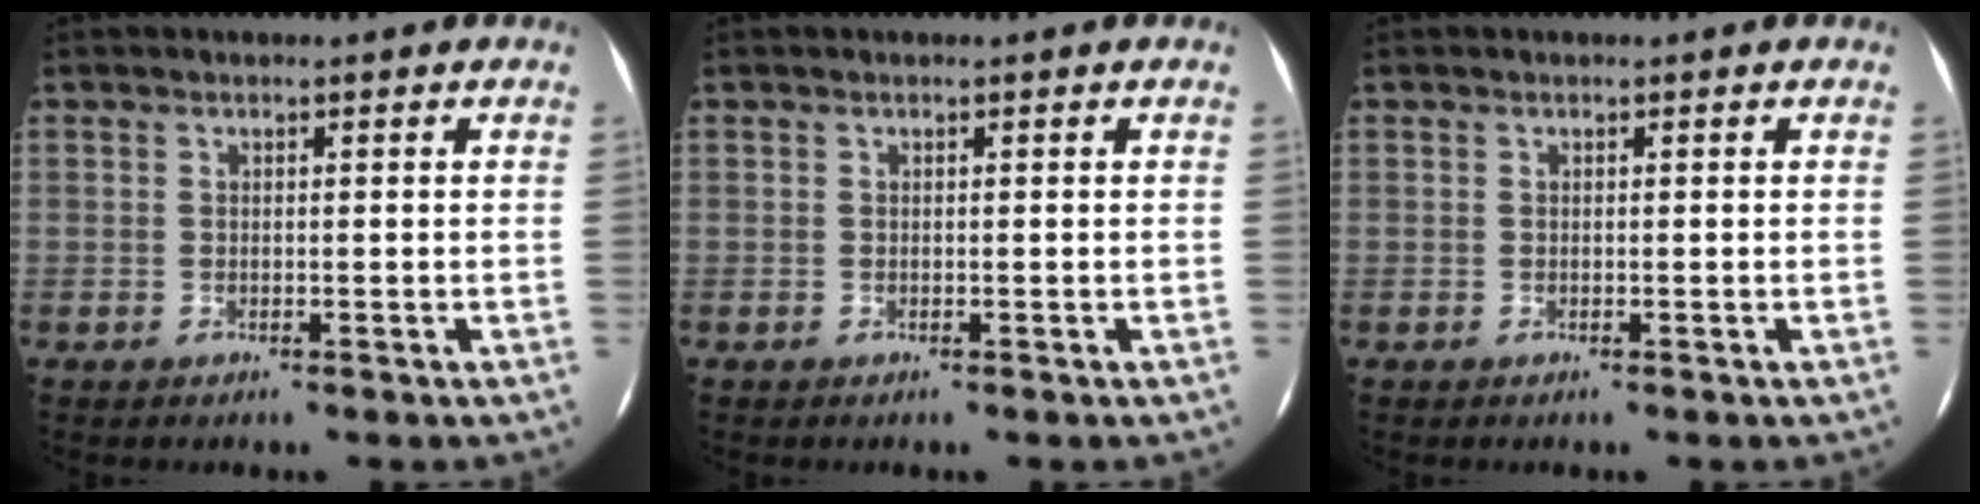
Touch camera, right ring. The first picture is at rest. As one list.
[{"total": 0.0}, {"total": 0.0}]